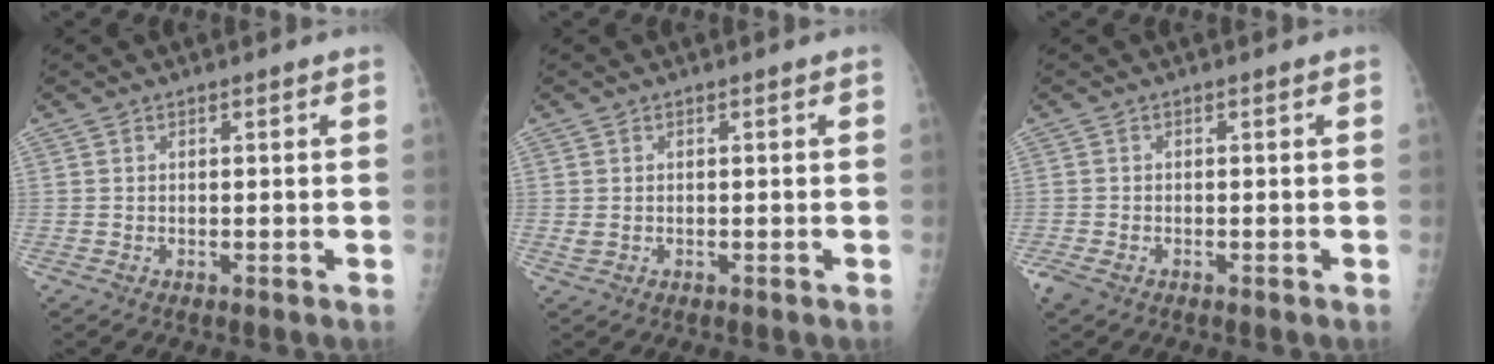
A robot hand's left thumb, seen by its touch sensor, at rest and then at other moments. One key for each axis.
{"total": 0.9, "fx": -0.1, "fy": 0.6, "fz": 0.6, "tx": -0.023, "ty": 0.003, "tz": 0.002}
{"total": 2.6, "fx": -1.5, "fy": 1.5, "fz": 1.5, "tx": -0.041, "ty": -0.004, "tz": -0.027}